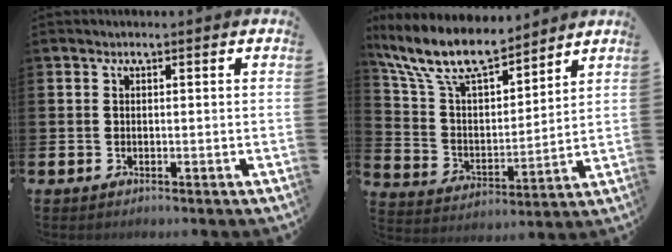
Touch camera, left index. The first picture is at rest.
{"total": 11.1, "force": [9.6, 3.0, 4.6], "torque": [-0.135, -0.052, 0.172]}